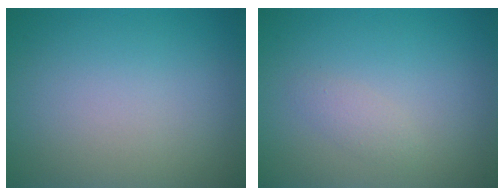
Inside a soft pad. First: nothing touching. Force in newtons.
{"total": 1.1, "press": 1.1, "slide": 0.1}